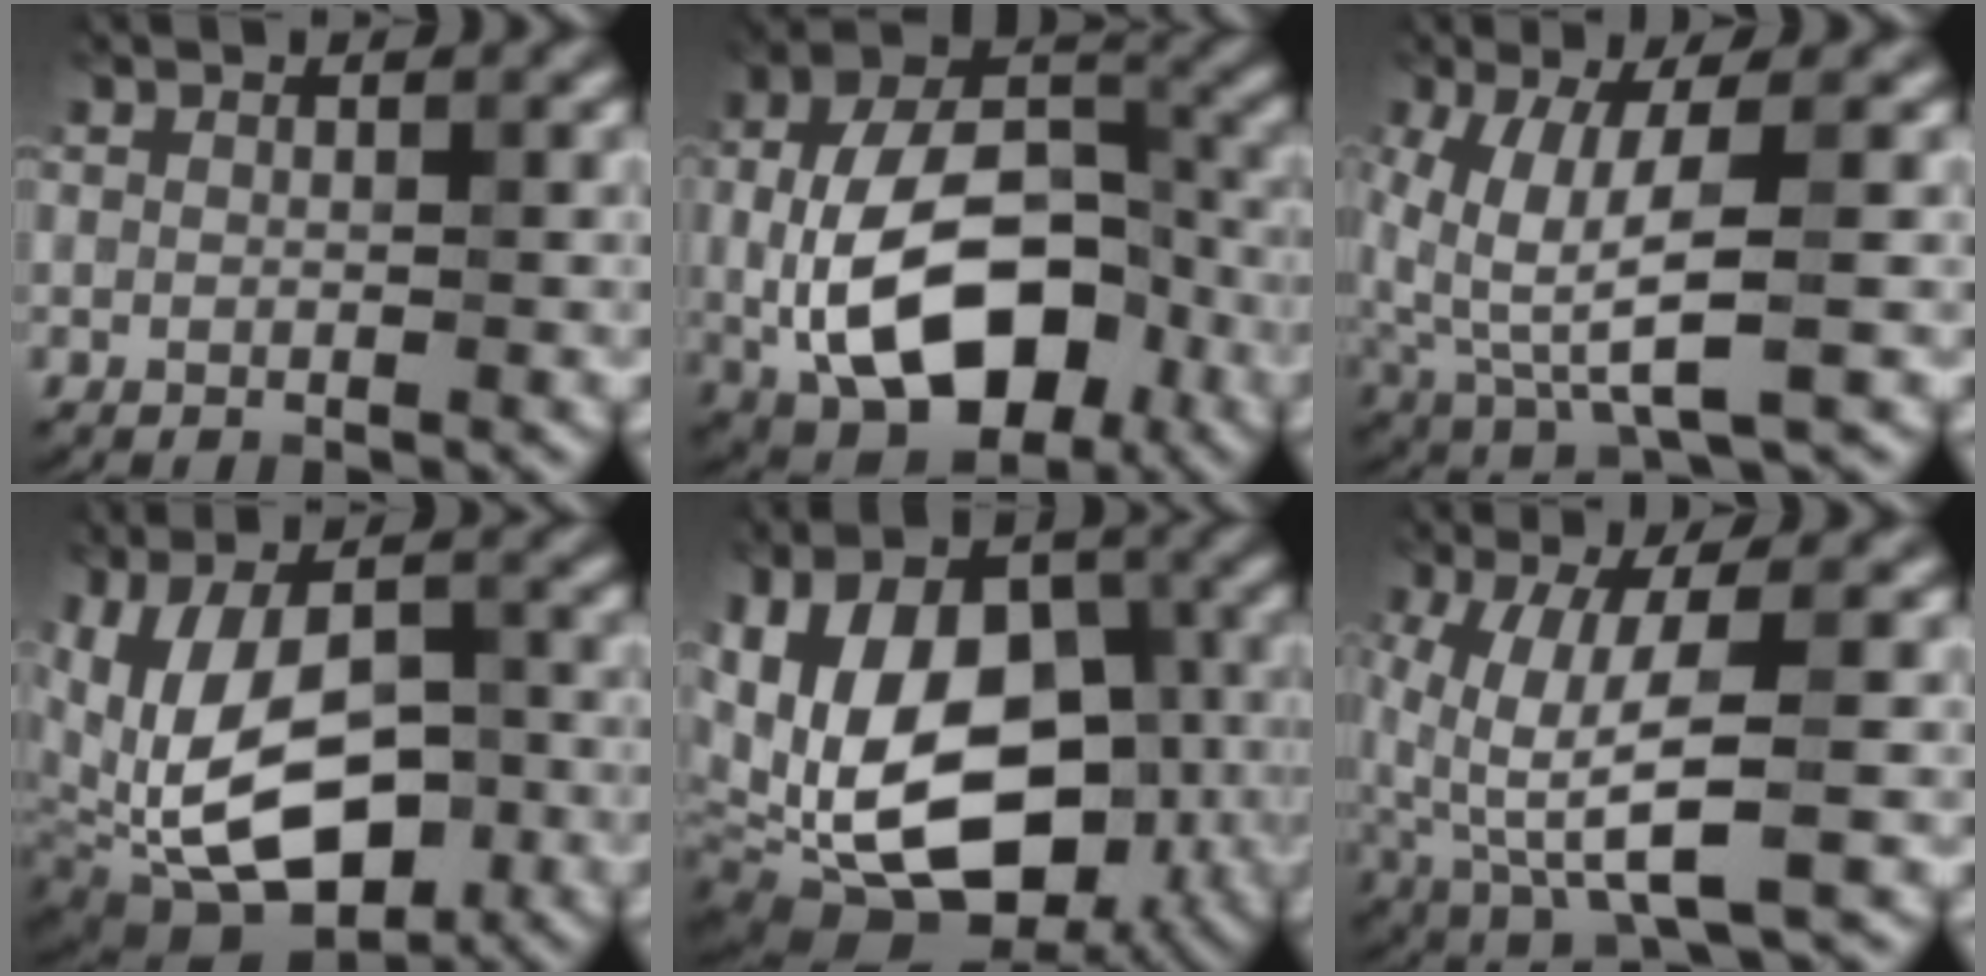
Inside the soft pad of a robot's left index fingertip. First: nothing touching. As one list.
[{"total": 13.2, "force": [-3.0, 7.9, 10.1], "torque": [-0.173, -0.012, -0.059]}, {"total": 6.7, "force": [-0.1, 2.2, 6.4], "torque": [-0.149, -0.018, 0.006]}, {"total": 11.3, "force": [-2.5, 6.5, 8.9], "torque": [-0.157, -0.009, -0.047]}, {"total": 17.5, "force": [-3.0, 11.6, 12.8], "torque": [-0.201, -0.012, -0.035]}, {"total": 7.3, "force": [-0.7, 2.2, 6.9], "torque": [-0.153, -0.017, -0.008]}]